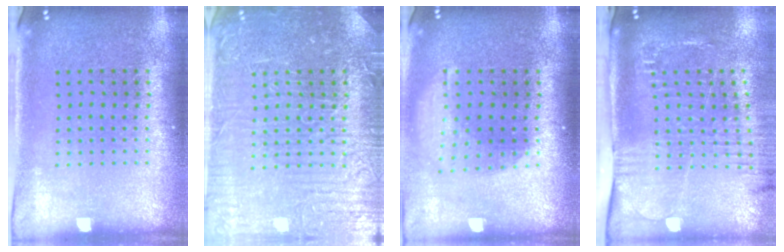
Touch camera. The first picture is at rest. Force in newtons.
{"total": 4.6, "press": 4.5, "slide": 0.8}
{"total": 1.6, "press": 1.2, "slide": 1.0}
{"total": 2.6, "press": 2.1, "slide": 1.6}